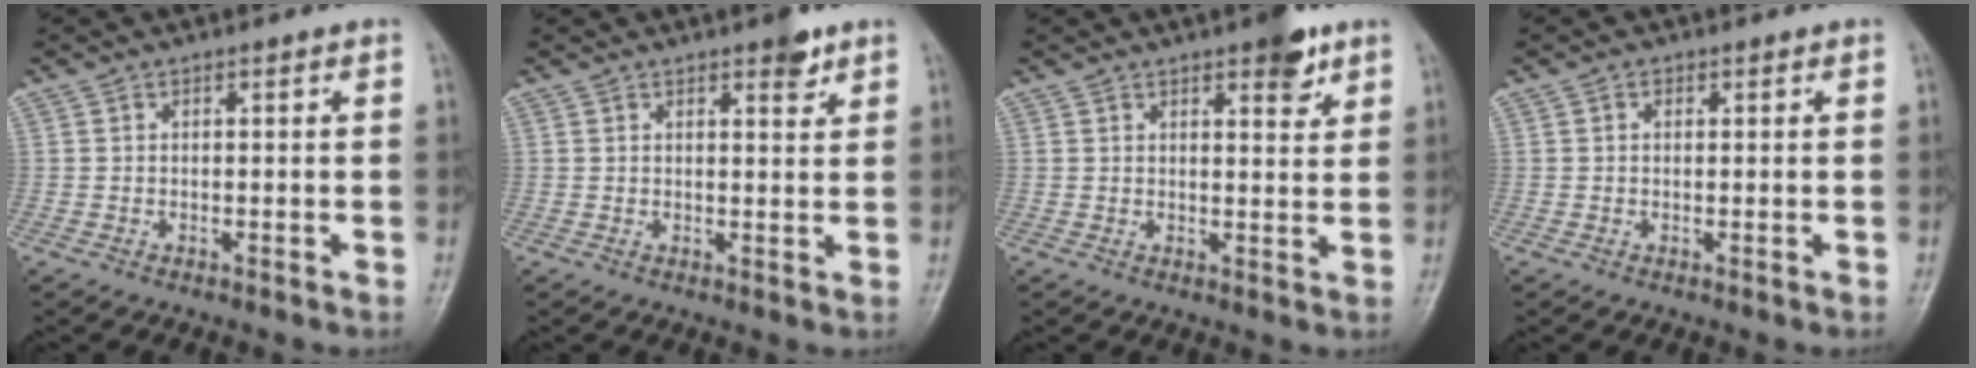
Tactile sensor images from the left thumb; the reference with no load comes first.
{"total": 3.2, "force": [2.2, 1.1, 2.1], "torque": [-0.017, -0.012, 0.028]}
{"total": 5.3, "force": [3.3, 2.0, 3.7], "torque": [-0.034, -0.016, 0.040]}
{"total": 0.9, "force": [0.3, 0.8, 0.4], "torque": [-0.002, 0.001, 0.003]}